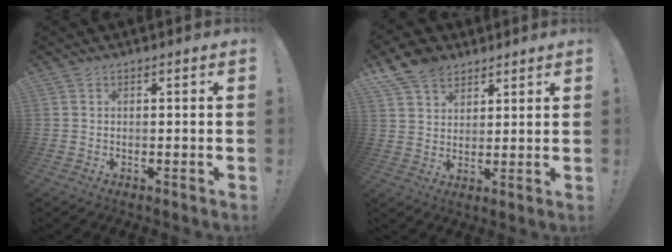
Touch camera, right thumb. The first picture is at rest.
{"total": 9.8, "force": [6.9, 6.3, 3.1], "torque": [-0.058, -0.036, 0.137]}